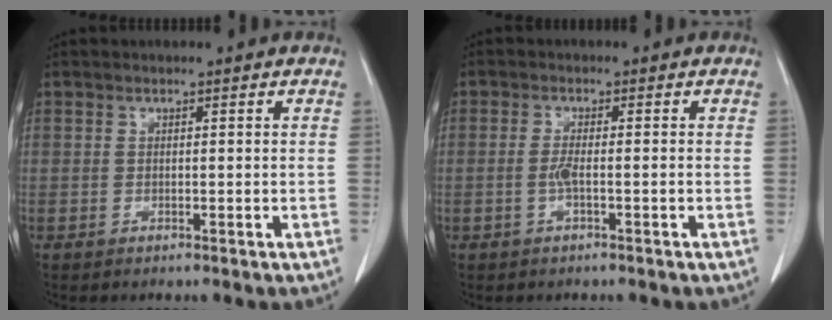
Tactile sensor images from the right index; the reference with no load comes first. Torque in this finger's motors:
{"motor_torque": [-0.05, -0.06, -0.03, 0.00]}